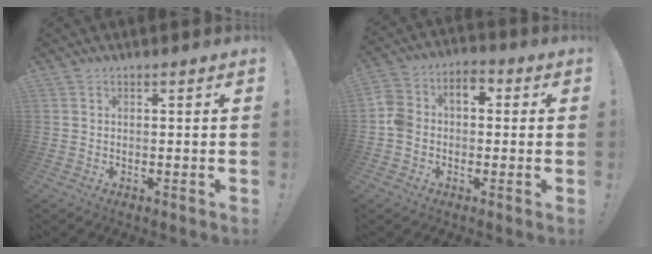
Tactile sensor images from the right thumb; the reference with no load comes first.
{"total": 7.3, "force": [-1.5, 5.8, 4.1], "torque": [-0.081, 0.023, -0.025]}